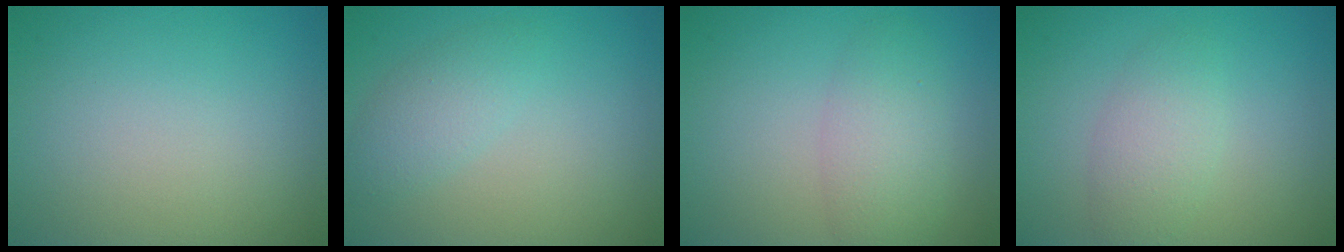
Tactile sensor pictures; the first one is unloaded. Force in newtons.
{"total": 2.3, "press": 2.3, "slide": 0.1}
{"total": 2.4, "press": 2.4, "slide": 0.2}
{"total": 2.7, "press": 2.7, "slide": 0.1}